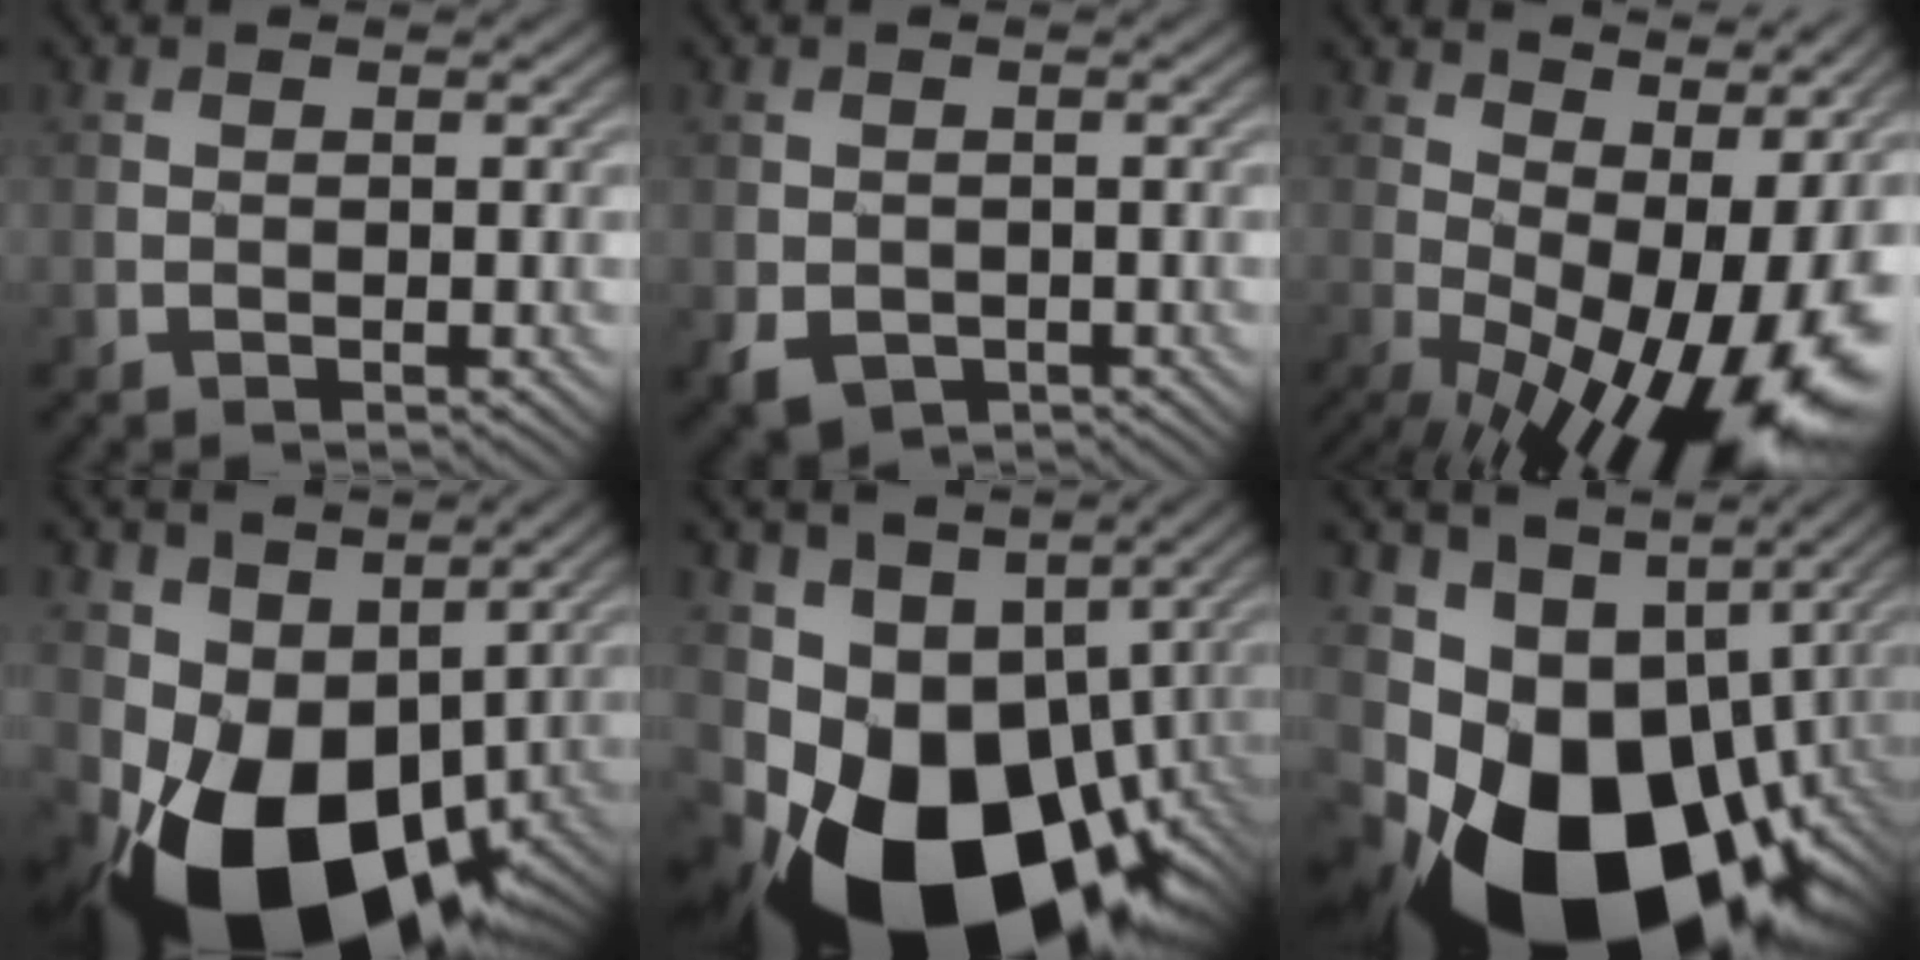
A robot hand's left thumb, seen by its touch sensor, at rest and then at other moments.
{"total": 3.5, "force": [-1.5, 2.7, 1.7], "torque": [-0.045, -0.018, -0.023]}
{"total": 16.1, "force": [0.6, 6.8, 14.6], "torque": [-0.200, -0.001, 0.032]}
{"total": 15.4, "force": [-3.6, 10.2, 10.9], "torque": [-0.210, -0.037, -0.041]}
{"total": 19.1, "force": [-6.8, 12.4, 12.8], "torque": [-0.244, -0.038, -0.095]}
{"total": 21.4, "force": [-8.6, 14.3, 13.5], "torque": [-0.257, -0.041, -0.122]}